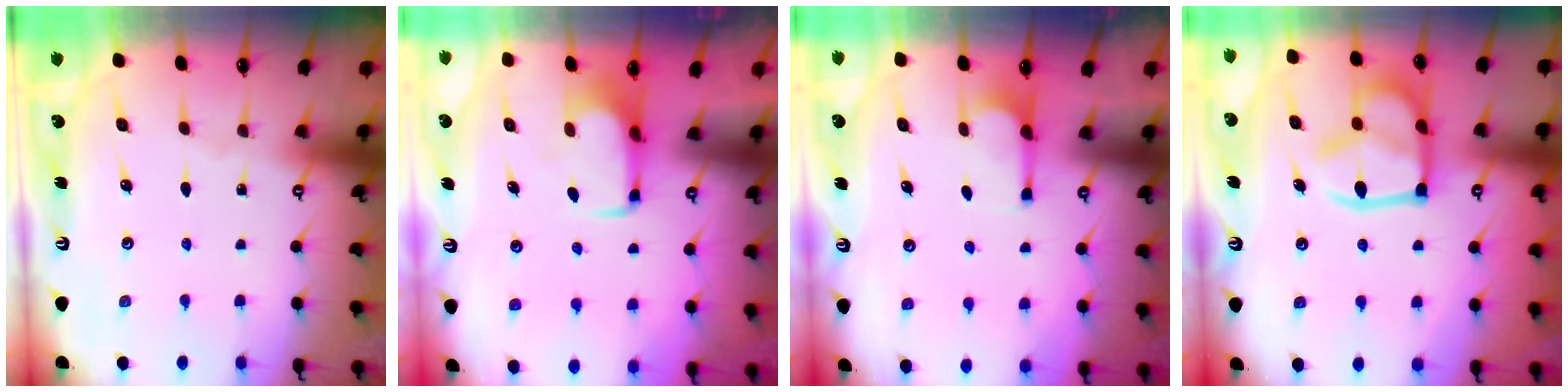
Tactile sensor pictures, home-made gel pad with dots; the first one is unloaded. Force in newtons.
{"total": 2.1, "press": 2.1, "slide": 0.4}
{"total": 3.5, "press": 3.5, "slide": 0.6}
{"total": 16.8, "press": 16.7, "slide": 1.8}